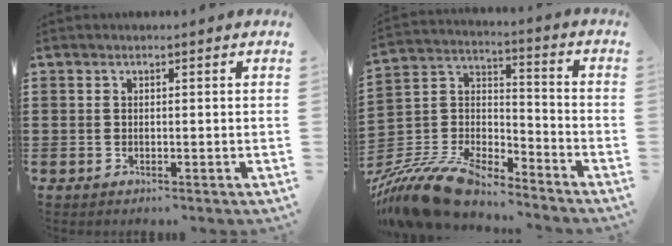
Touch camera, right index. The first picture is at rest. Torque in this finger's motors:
{"motor_torque": [1.07, 1.06, 0.61, 0.21]}